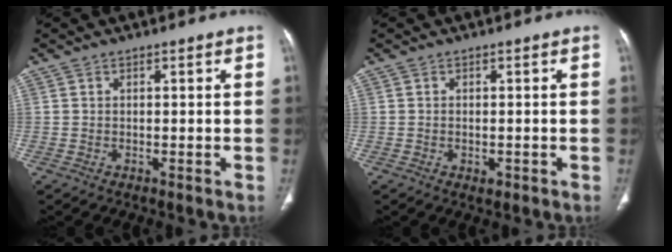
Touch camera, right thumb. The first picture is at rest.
{"total": 1.4, "force": [-0.6, 0.8, 1.0], "torque": [-0.013, 0.001, -0.006]}